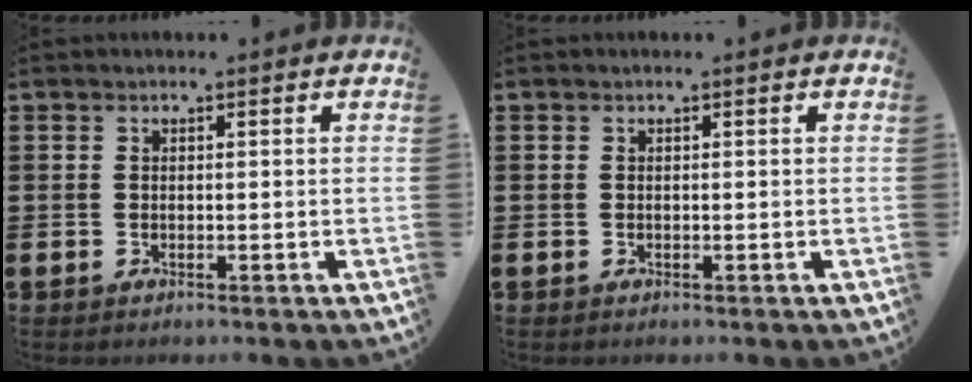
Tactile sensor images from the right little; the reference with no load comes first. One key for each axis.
{"total": 0.0}